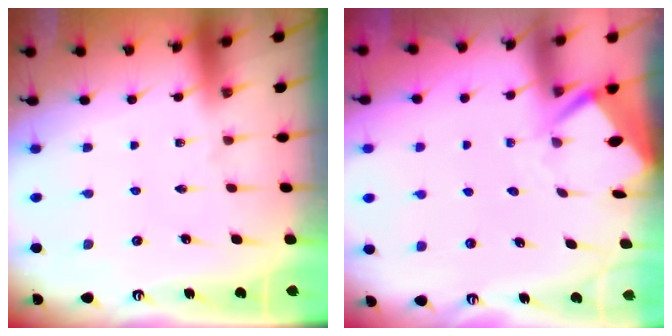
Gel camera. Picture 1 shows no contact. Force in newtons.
{"total": 3.4, "press": 3.4, "slide": 0.3}